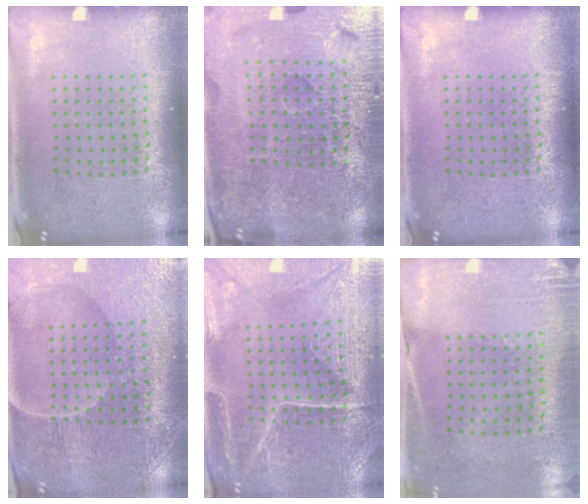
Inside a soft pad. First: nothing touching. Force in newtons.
{"total": 5.2, "press": 4.9, "slide": 1.7}
{"total": 0.0}
{"total": 1.9, "press": 1.9, "slide": 0.2}
{"total": 2.9, "press": 2.9, "slide": 0.2}
{"total": 2.6, "press": 2.3, "slide": 1.3}